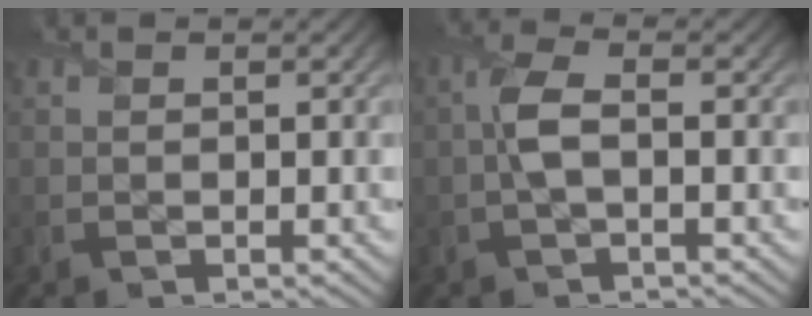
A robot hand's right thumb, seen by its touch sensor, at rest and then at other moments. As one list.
[{"total": 3.4, "force": [-0.4, 1.1, 3.2], "torque": [-0.070, 0.007, -0.011]}]